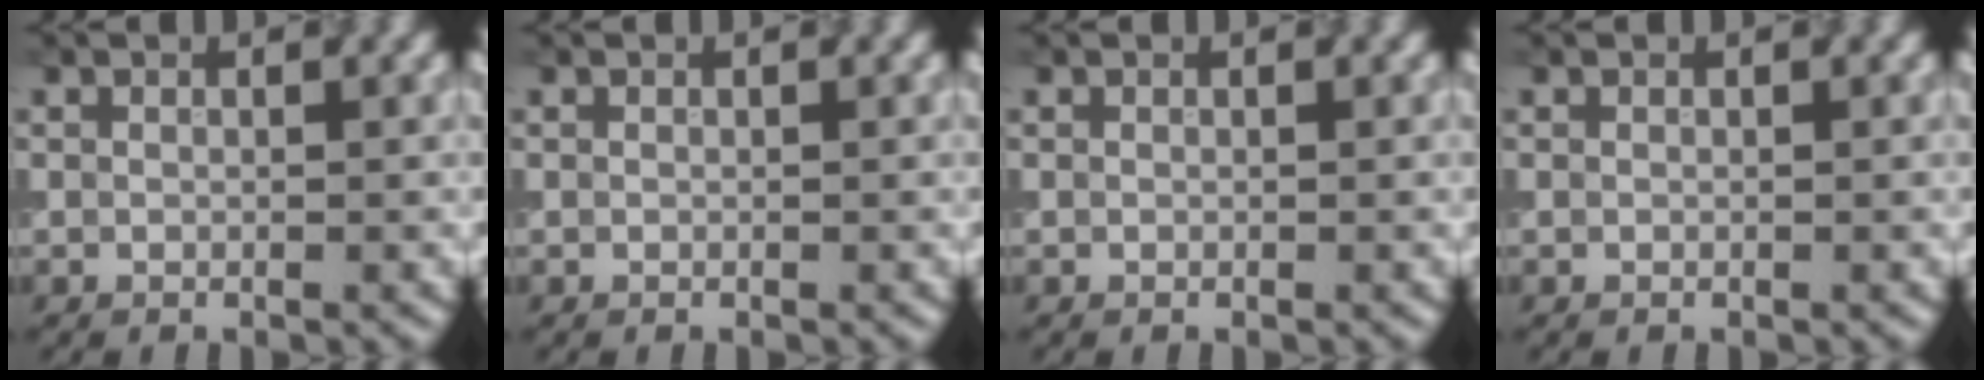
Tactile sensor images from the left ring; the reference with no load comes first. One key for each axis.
{"total": 0.0}
{"total": 0.0}
{"total": 0.0}